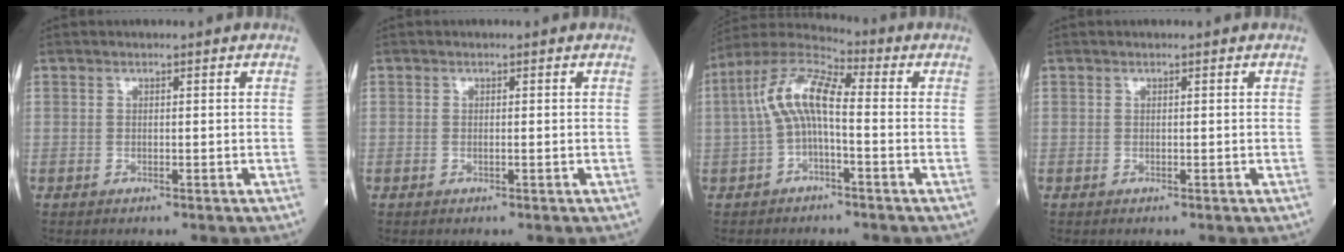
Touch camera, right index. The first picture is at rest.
{"total": 0.5, "force": [-0.1, 0.1, 0.5], "torque": [-0.013, -0.002, -0.001]}
{"total": 9.2, "force": [-0.3, 2.8, 8.8], "torque": [-0.184, 0.033, -0.012]}
{"total": 0.0}